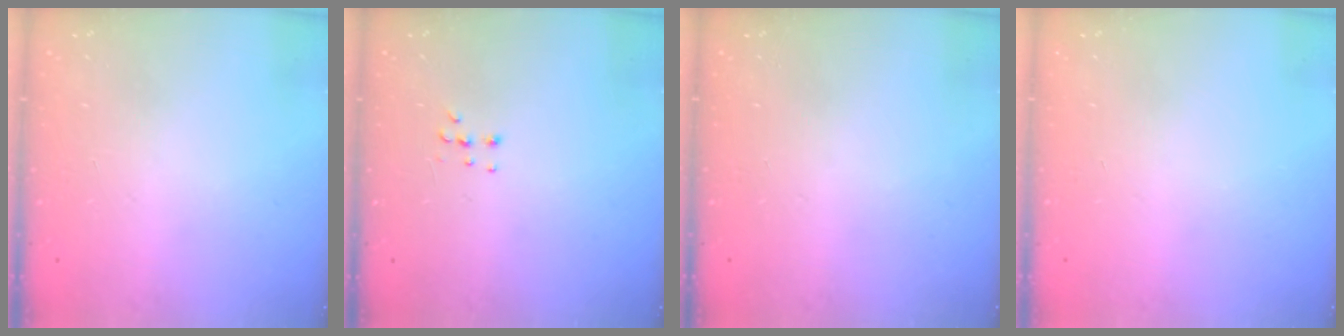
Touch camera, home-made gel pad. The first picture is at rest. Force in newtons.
{"total": 5.7, "press": 5.6, "slide": 1.0}
{"total": 0.0}
{"total": 0.0}